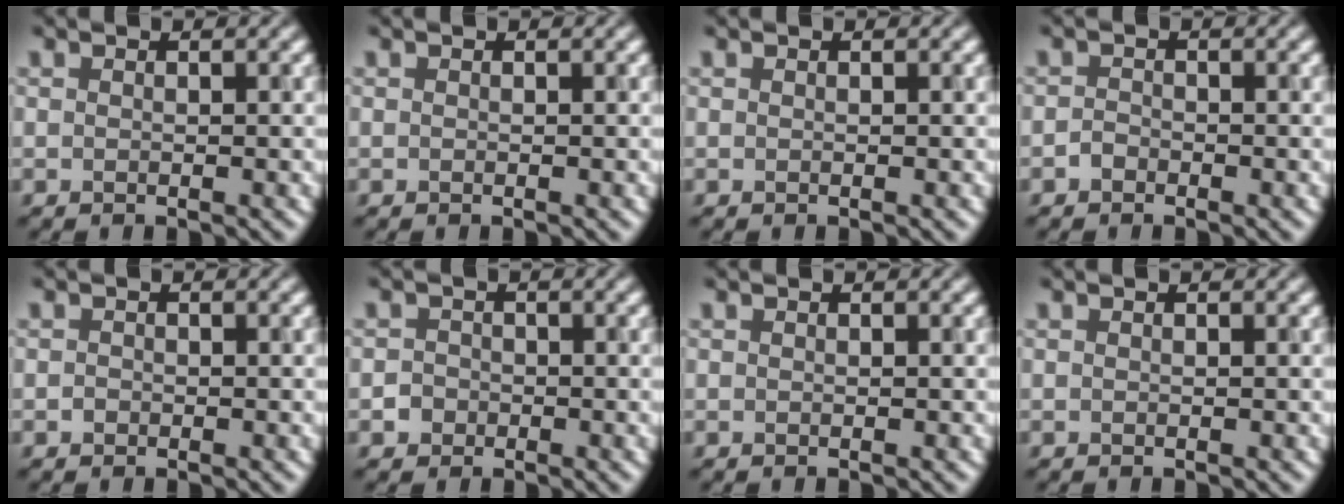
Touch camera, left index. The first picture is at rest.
{"total": 0.0}
{"total": 0.0}
{"total": 0.9, "force": [-0.7, 0.5, 0.2], "torque": [-0.003, 0.002, -0.017]}
{"total": 0.6, "force": [-0.3, 0.4, 0.2], "torque": [0.000, -0.002, -0.010]}
{"total": 1.7, "force": [-0.6, 1.5, 0.3], "torque": [0.012, 0.008, -0.019]}
{"total": 0.0}
{"total": 0.0}